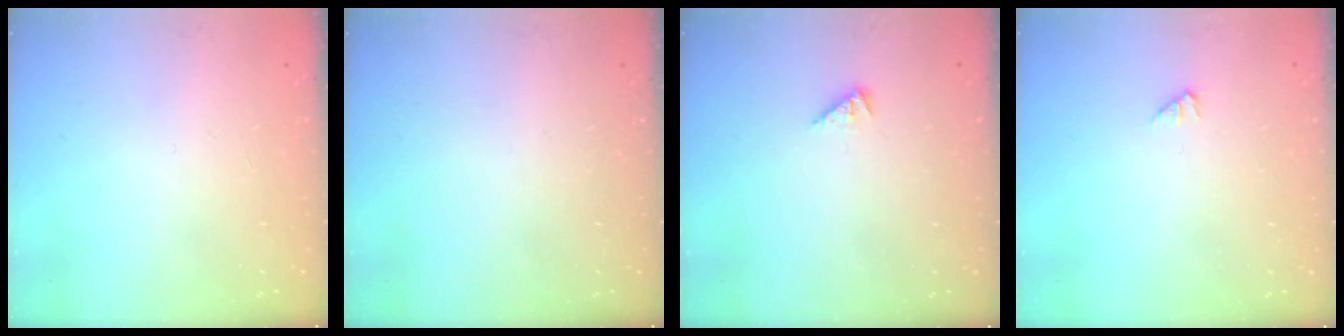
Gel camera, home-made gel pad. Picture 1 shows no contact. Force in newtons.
{"total": 0.0}
{"total": 1.9, "press": 1.9, "slide": 0.4}
{"total": 0.0}